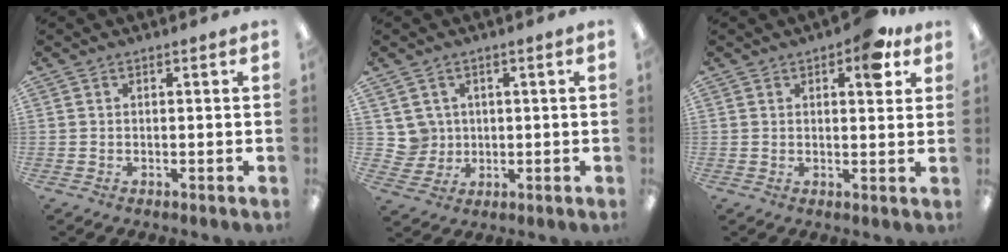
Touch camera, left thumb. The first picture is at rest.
{"total": 5.1, "force": [2.0, 4.7, 0.0], "torque": [-0.007, -0.002, 0.039]}
{"total": 7.3, "force": [4.0, 3.1, 5.2], "torque": [-0.055, -0.013, 0.058]}